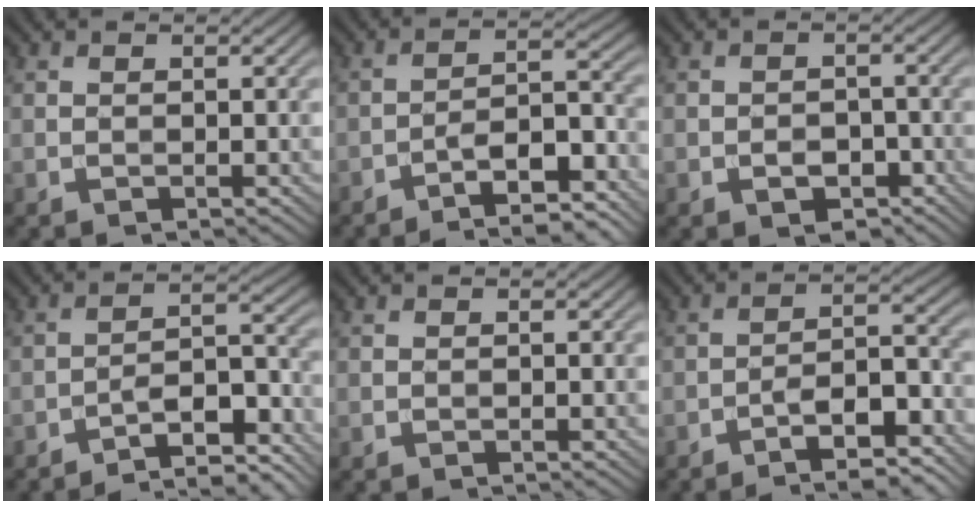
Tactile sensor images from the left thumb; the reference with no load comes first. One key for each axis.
{"total": 9.2, "fx": -6.5, "fy": 2.5, "fz": 6.0, "tx": -0.091, "ty": 0.008, "tz": -0.111}
{"total": 3.1, "fx": -1.5, "fy": 2.2, "fz": 1.7, "tx": -0.023, "ty": 0.000, "tz": -0.022}
{"total": 10.5, "fx": -8.4, "fy": 2.4, "fz": 5.8, "tx": -0.082, "ty": 0.011, "tz": -0.135}
{"total": 0.0}
{"total": 8.3, "fx": -5.6, "fy": 2.3, "fz": 5.7, "tx": -0.087, "ty": 0.008, "tz": -0.094}